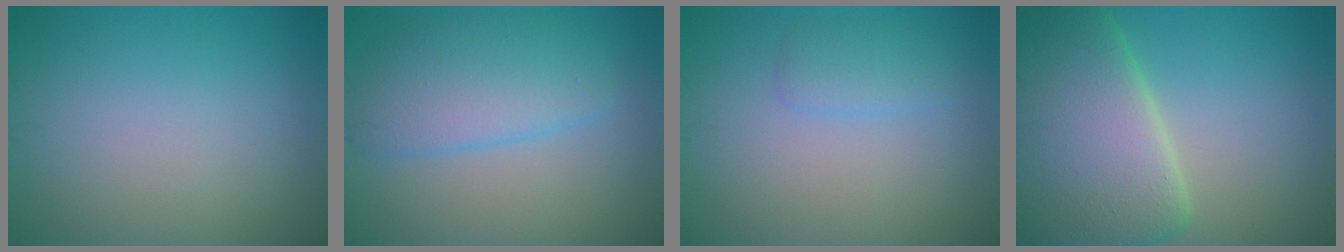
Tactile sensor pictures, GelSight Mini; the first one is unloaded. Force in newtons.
{"total": 4.8, "press": 4.8, "slide": 0.1}
{"total": 1.6, "press": 1.6, "slide": 0.2}
{"total": 11.8, "press": 11.8, "slide": 0.6}